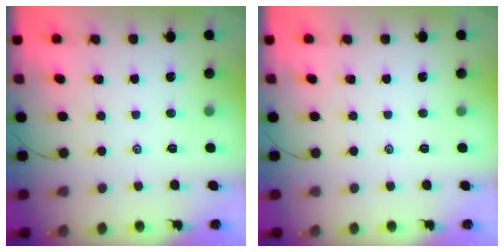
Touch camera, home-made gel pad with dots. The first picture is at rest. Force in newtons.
{"total": 0.0}